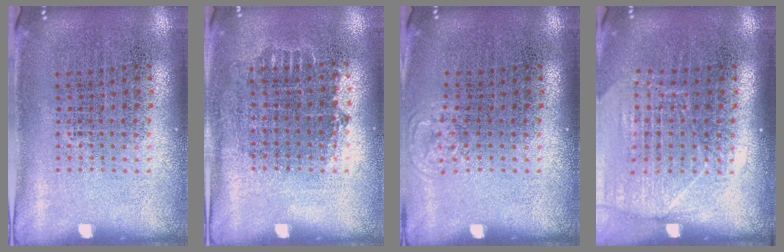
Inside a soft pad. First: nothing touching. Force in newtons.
{"total": 0.7, "press": 0.6, "slide": 0.3}
{"total": 0.5, "press": 0.5, "slide": 0.1}
{"total": 1.7, "press": 1.5, "slide": 0.8}